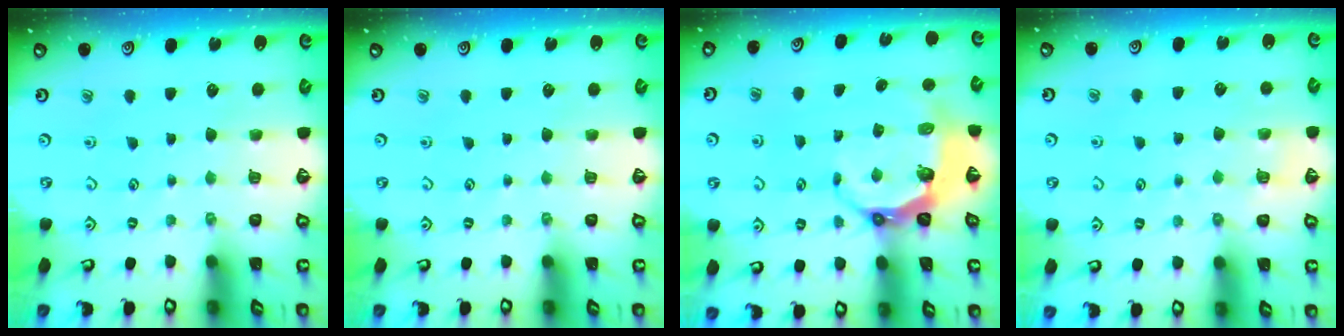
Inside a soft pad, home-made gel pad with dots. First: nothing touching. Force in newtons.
{"total": 0.0}
{"total": 7.5, "press": 6.5, "slide": 3.8}
{"total": 4.3, "press": 4.2, "slide": 0.9}